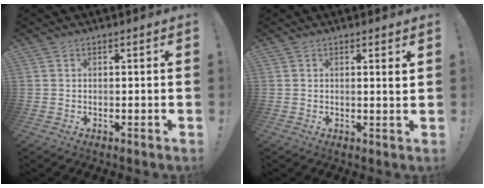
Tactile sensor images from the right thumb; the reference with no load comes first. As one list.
[{"total": 1.7, "force": [1.0, -0.3, 1.3], "torque": [-0.012, -0.009, 0.013]}]